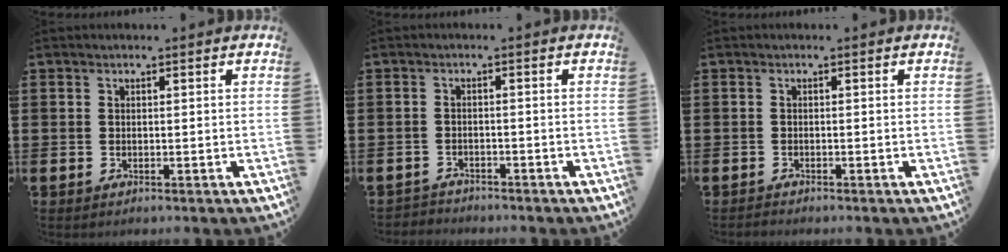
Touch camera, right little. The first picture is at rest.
{"total": 1.4, "force": [-1.4, 0.2, -0.2], "torque": [0.000, 0.003, -0.031]}
{"total": 0.8, "force": [-0.8, 0.0, -0.1], "torque": [0.000, 0.000, -0.016]}